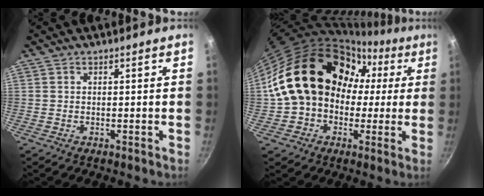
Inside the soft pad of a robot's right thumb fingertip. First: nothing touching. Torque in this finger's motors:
{"motor_torque": [-1.17, 3.55, 1.58, -1.19, 0.48]}